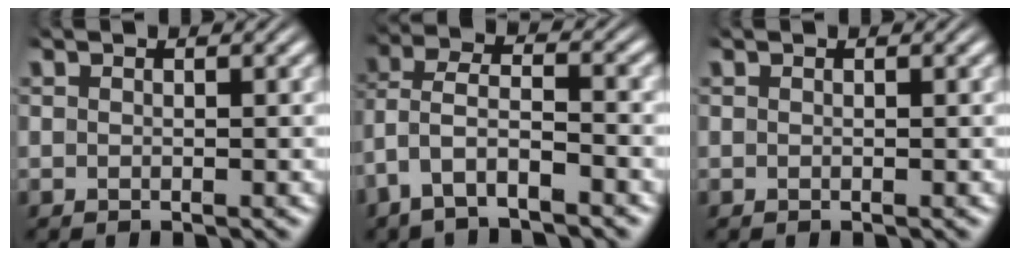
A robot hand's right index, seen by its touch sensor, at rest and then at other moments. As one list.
[{"total": 3.9, "force": [-0.8, 2.9, 2.5], "torque": [-0.082, -0.022, -0.005]}, {"total": 0.0}]